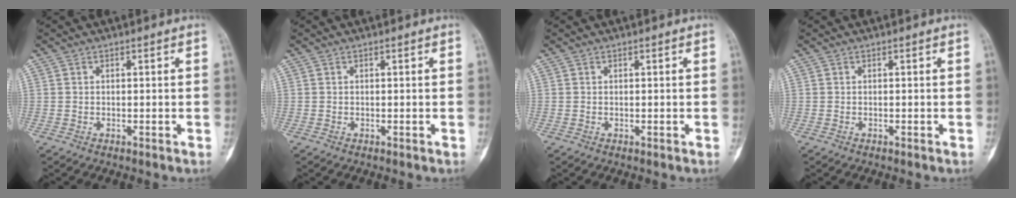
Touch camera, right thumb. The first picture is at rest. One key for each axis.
{"total": 0.0}
{"total": 0.0}
{"total": 0.0}